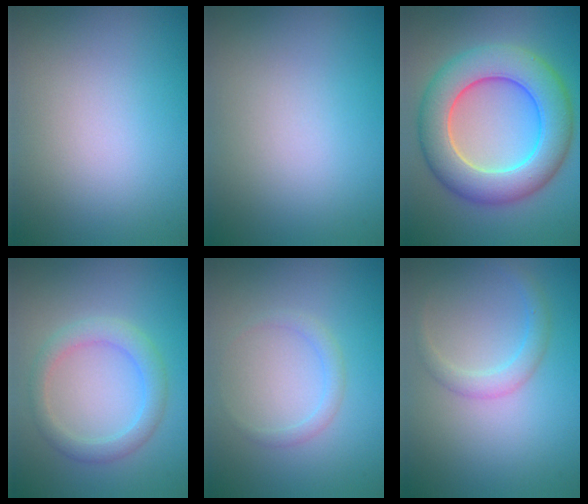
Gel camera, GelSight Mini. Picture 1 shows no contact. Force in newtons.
{"total": 0.0}
{"total": 9.4, "press": 9.4, "slide": 0.2}
{"total": 2.9, "press": 2.9, "slide": 0.4}
{"total": 1.2, "press": 1.2, "slide": 0.0}
{"total": 1.9, "press": 1.9, "slide": 0.2}